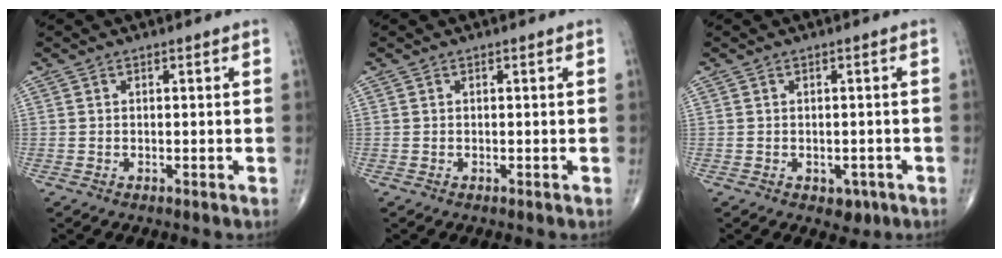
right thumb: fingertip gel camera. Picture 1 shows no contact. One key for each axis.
{"total": 0.0}
{"total": 2.7, "fx": -1.2, "fy": 1.9, "fz": 1.5, "tx": -0.004, "ty": 0.005, "tz": -0.008}